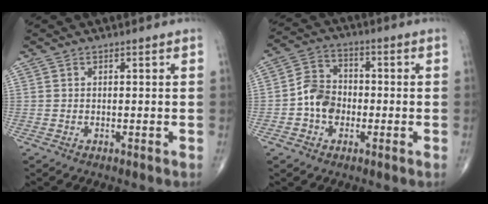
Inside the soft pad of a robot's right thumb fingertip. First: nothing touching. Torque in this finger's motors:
{"motor_torque": [1.00, 0.94, 0.87, -0.13, 0.05]}